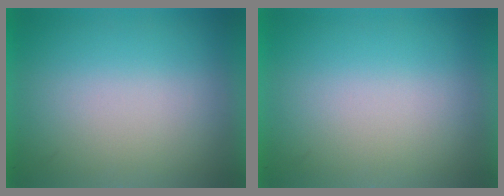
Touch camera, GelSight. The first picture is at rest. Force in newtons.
{"total": 0.0}